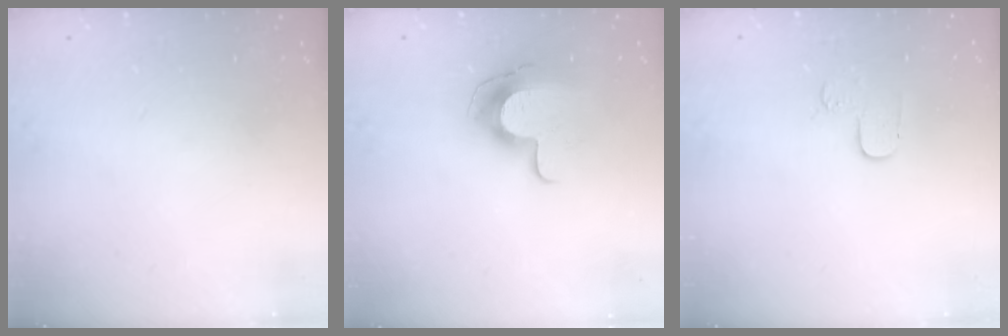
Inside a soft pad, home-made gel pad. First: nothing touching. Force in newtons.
{"total": 10.8, "press": 10.8, "slide": 0.9}
{"total": 4.1, "press": 4.0, "slide": 0.4}